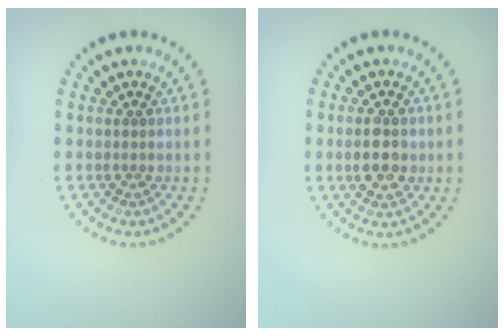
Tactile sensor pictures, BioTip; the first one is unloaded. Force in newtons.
{"total": 2.6, "press": 2.6, "slide": 0.2}